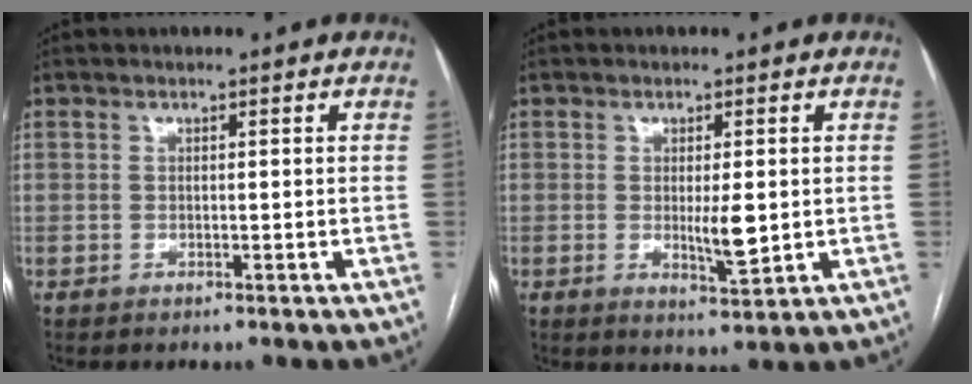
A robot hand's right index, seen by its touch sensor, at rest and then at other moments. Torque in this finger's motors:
{"motor_torque": [0.89, 0.05, 0.33, 0.08]}